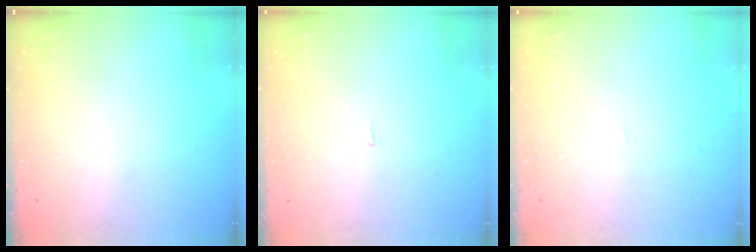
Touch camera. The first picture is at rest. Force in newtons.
{"total": 2.2, "press": 2.2, "slide": 0.1}
{"total": 2.0, "press": 2.0, "slide": 0.1}